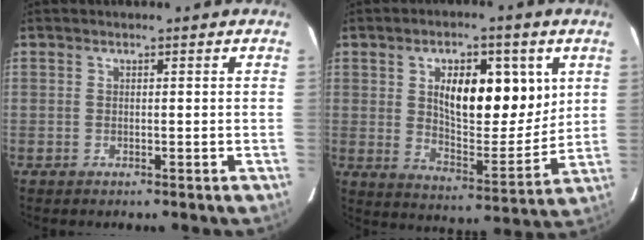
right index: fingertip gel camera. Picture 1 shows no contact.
{"total": 13.7, "force": [4.8, 5.9, 11.4], "torque": [-0.167, 0.000, 0.090]}